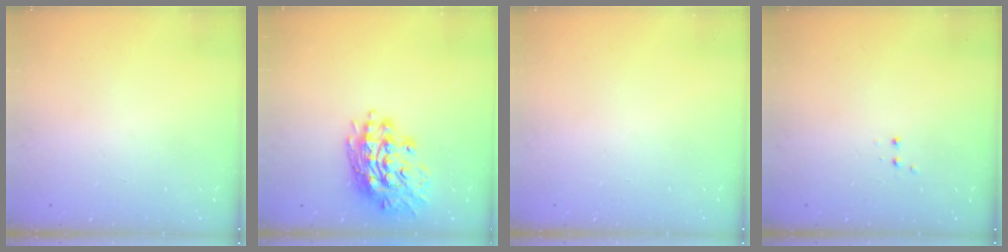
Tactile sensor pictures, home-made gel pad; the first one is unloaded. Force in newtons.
{"total": 16.9, "press": 16.8, "slide": 1.2}
{"total": 0.0}
{"total": 2.8, "press": 2.8, "slide": 0.6}